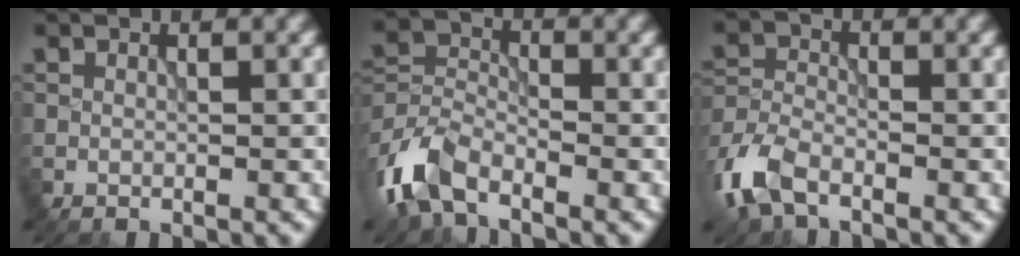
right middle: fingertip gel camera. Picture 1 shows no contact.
{"total": 5.9, "force": [-4.1, 2.7, 3.2], "torque": [-0.069, -0.004, -0.095]}
{"total": 4.9, "force": [-3.3, 2.4, 2.8], "torque": [-0.067, -0.006, -0.078]}